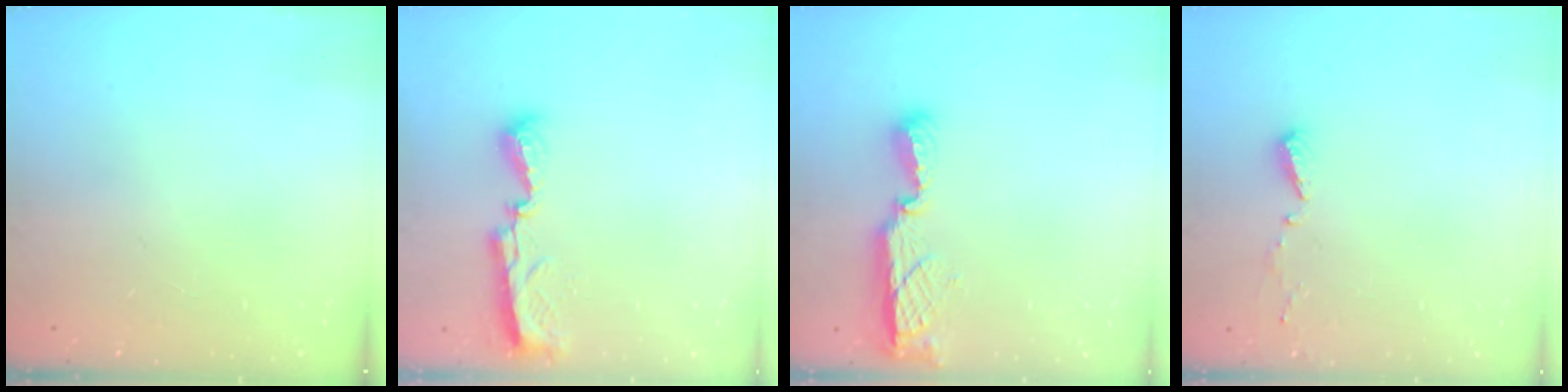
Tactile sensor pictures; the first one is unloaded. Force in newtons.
{"total": 8.3, "press": 8.2, "slide": 0.4}
{"total": 7.6, "press": 7.6, "slide": 0.2}
{"total": 4.0, "press": 4.0, "slide": 0.4}